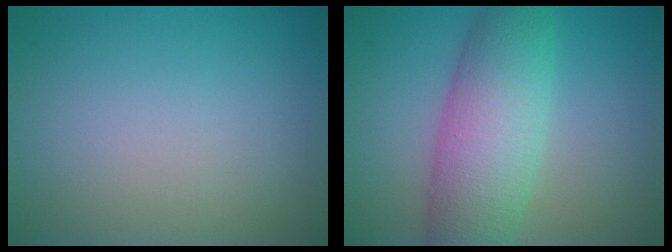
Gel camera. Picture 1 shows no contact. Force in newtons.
{"total": 8.1, "press": 8.1, "slide": 0.1}